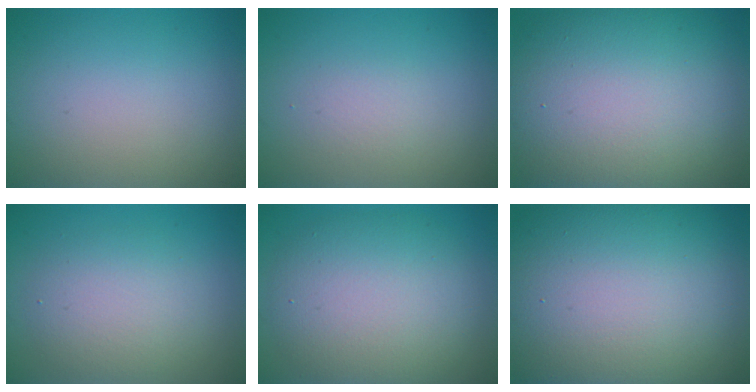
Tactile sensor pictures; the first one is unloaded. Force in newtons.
{"total": 1.2, "press": 1.2, "slide": 0.0}
{"total": 16.4, "press": 16.4, "slide": 0.9}
{"total": 4.0, "press": 4.0, "slide": 0.3}
{"total": 7.9, "press": 7.9, "slide": 0.8}
{"total": 18.8, "press": 18.7, "slide": 1.6}